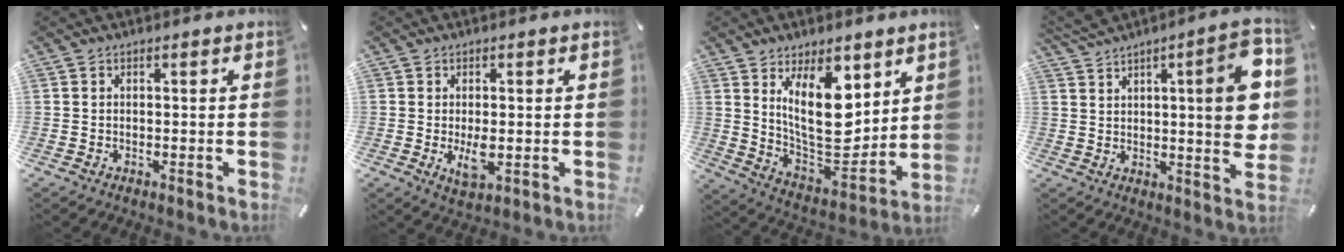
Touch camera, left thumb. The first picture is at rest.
{"total": 4.7, "force": [-0.3, 1.9, 4.3], "torque": [-0.086, -0.010, -0.011]}
{"total": 17.9, "force": [7.1, 9.0, 13.8], "torque": [-0.253, -0.059, 0.120]}
{"total": 14.8, "force": [4.8, 4.2, 13.4], "torque": [-0.180, -0.026, 0.073]}